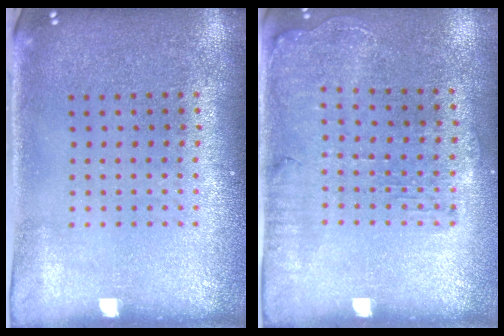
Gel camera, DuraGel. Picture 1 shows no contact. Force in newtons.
{"total": 1.3, "press": 1.3, "slide": 0.3}